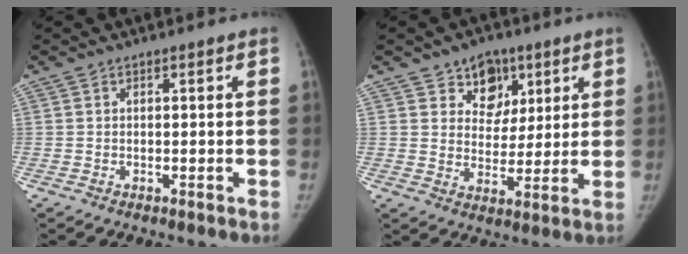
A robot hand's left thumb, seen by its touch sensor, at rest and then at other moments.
{"total": 8.6, "force": [4.9, 6.5, 2.8], "torque": [0.001, -0.021, 0.079]}